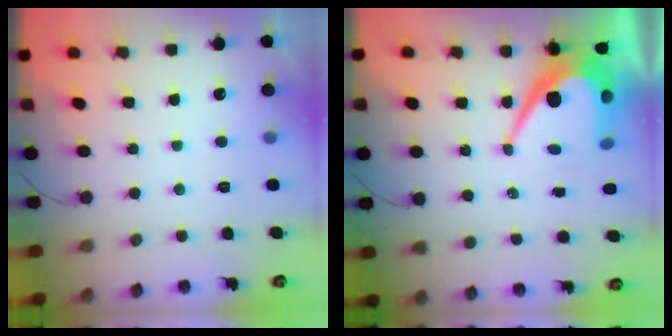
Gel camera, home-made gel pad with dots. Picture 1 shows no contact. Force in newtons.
{"total": 11.0, "press": 11.0, "slide": 1.0}